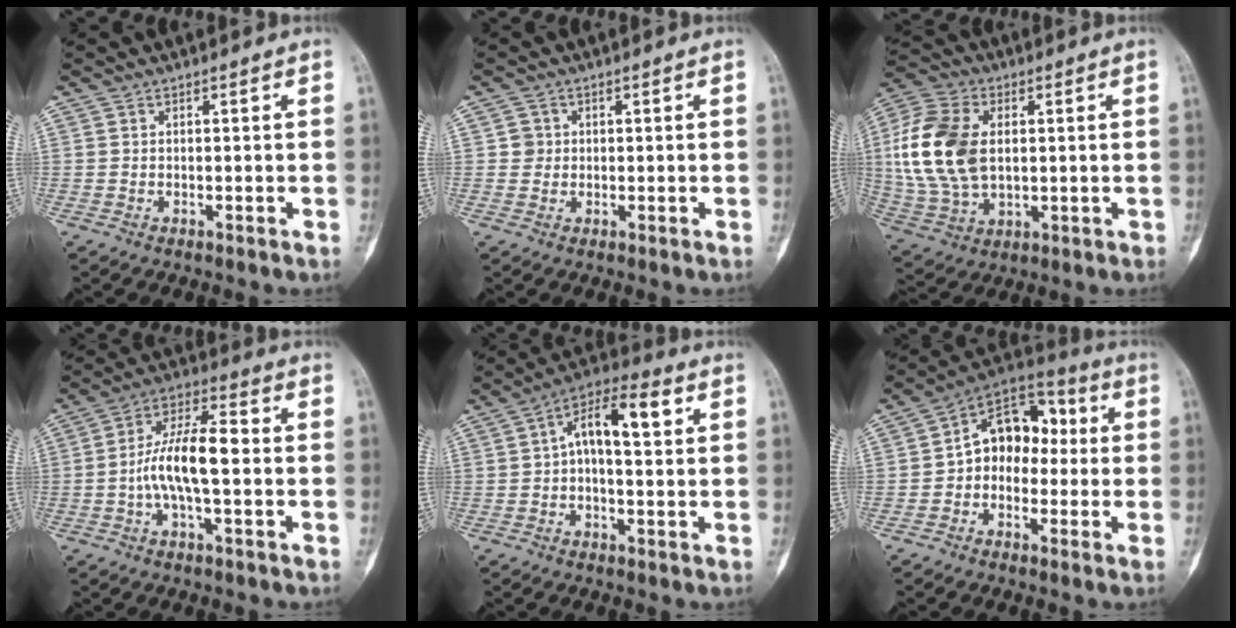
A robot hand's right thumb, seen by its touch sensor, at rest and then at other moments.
{"total": 2.0, "force": [0.1, 2.0, 0.2], "torque": [0.013, 0.005, -0.002]}
{"total": 18.0, "force": [1.8, 11.8, 13.6], "torque": [-0.274, 0.002, 0.039]}
{"total": 11.9, "force": [-1.4, 4.5, 10.9], "torque": [-0.204, 0.035, -0.033]}
{"total": 11.0, "force": [2.1, 4.9, 9.7], "torque": [-0.152, 0.033, 0.025]}
{"total": 13.0, "force": [0.0, 9.4, 8.9], "torque": [-0.089, 0.045, -0.019]}